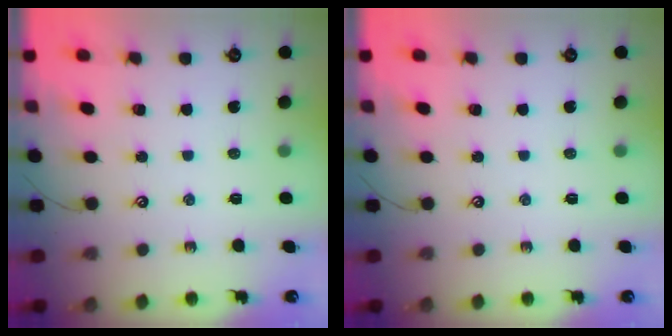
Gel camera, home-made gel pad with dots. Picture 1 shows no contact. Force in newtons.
{"total": 0.0}